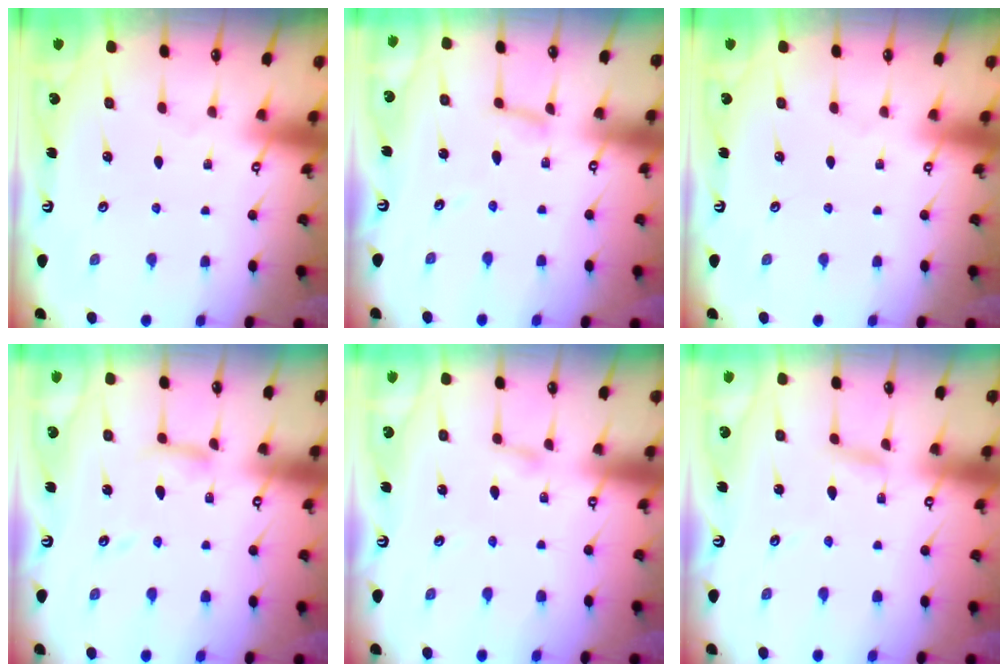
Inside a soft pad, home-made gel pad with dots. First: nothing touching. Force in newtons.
{"total": 4.5, "press": 4.5, "slide": 0.4}
{"total": 0.0}
{"total": 7.1, "press": 7.1, "slide": 0.5}
{"total": 2.4, "press": 2.4, "slide": 0.3}
{"total": 2.1, "press": 2.1, "slide": 0.1}